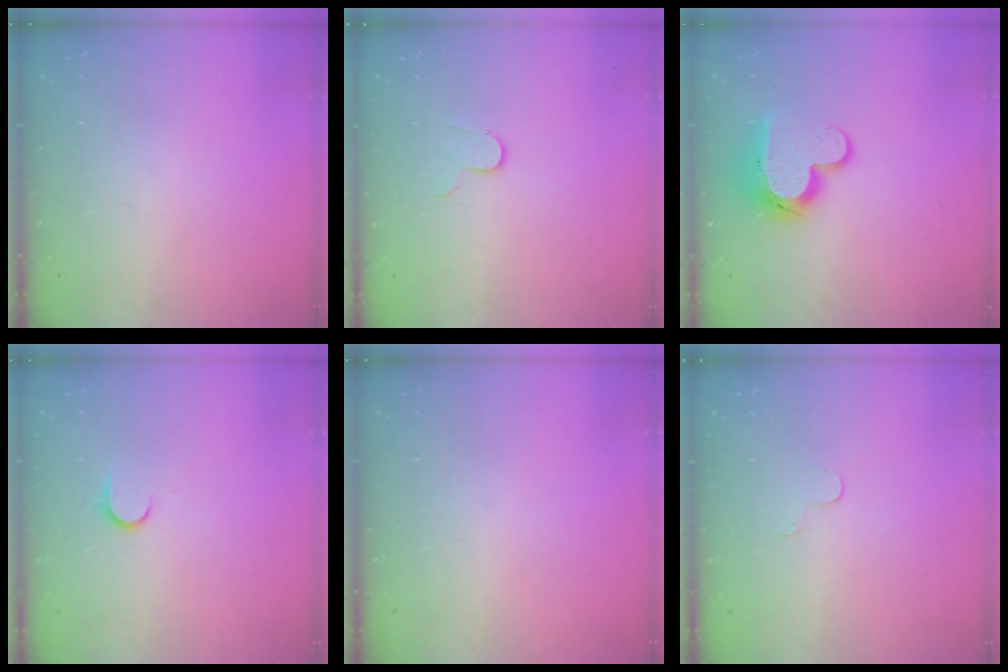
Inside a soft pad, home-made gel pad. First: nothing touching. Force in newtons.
{"total": 3.4, "press": 3.4, "slide": 0.3}
{"total": 11.7, "press": 11.7, "slide": 0.8}
{"total": 6.4, "press": 6.4, "slide": 0.6}
{"total": 0.0}
{"total": 2.9, "press": 2.9, "slide": 0.3}